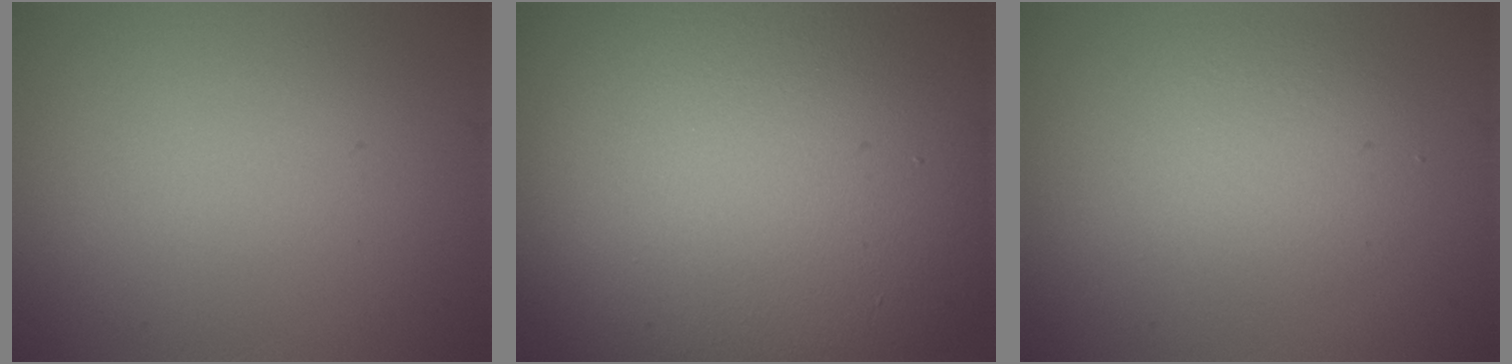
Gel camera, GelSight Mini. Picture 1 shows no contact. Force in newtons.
{"total": 18.3, "press": 18.2, "slide": 0.8}
{"total": 2.6, "press": 2.6, "slide": 0.2}